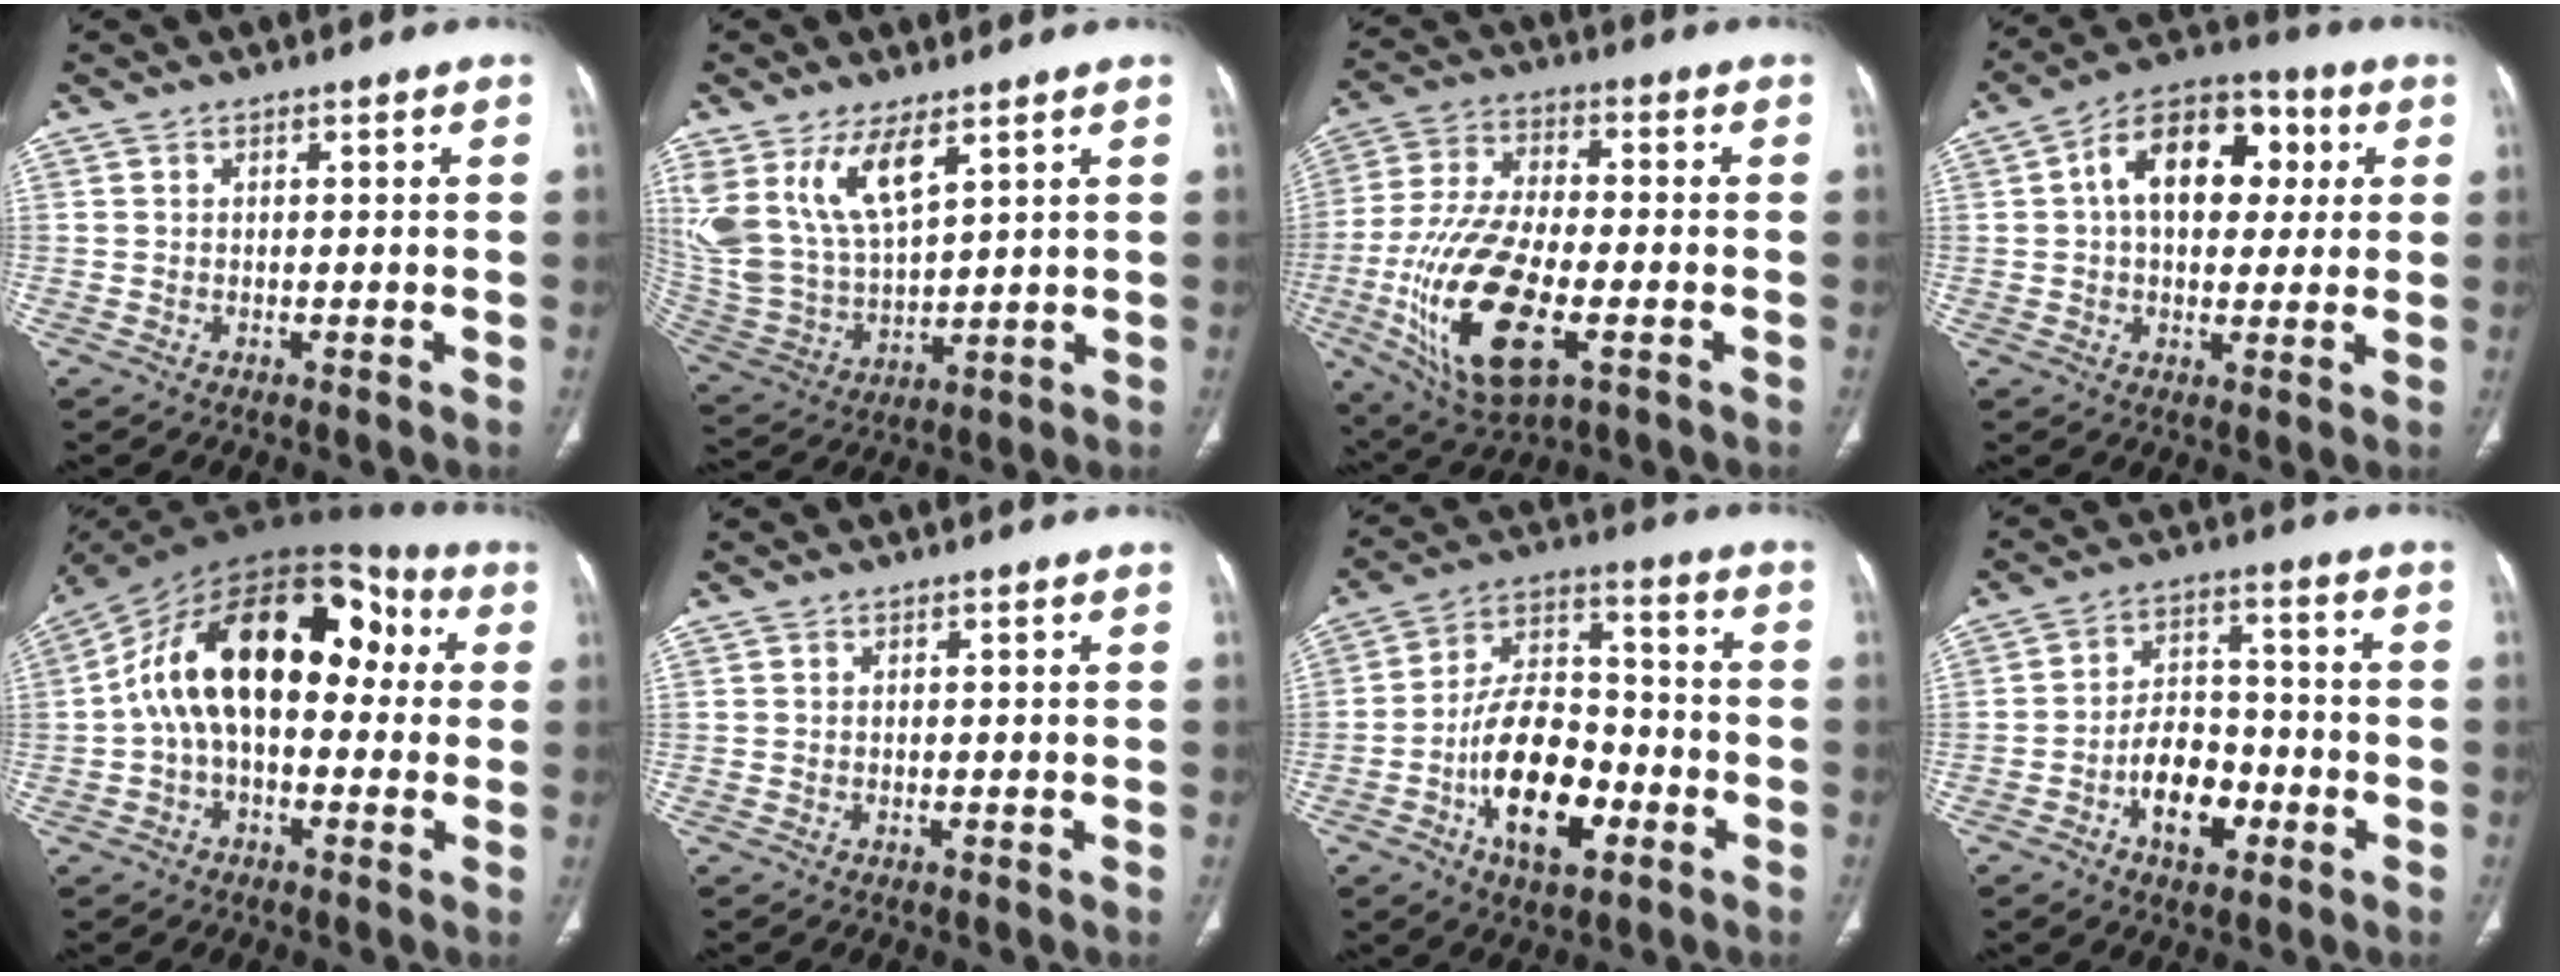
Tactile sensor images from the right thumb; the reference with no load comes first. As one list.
[{"total": 14.8, "force": [7.8, 6.5, 10.8], "torque": [-0.215, -0.031, 0.175]}, {"total": 20.3, "force": [-6.0, 8.8, 17.2], "torque": [-0.351, 0.003, -0.097]}, {"total": 16.3, "force": [3.4, 10.4, 12.0], "torque": [-0.151, 0.022, 0.046]}, {"total": 21.4, "force": [1.9, 12.4, 17.3], "torque": [-0.264, 0.057, 0.016]}, {"total": 0.0}, {"total": 17.1, "force": [-6.1, 9.3, 13.0], "torque": [-0.200, 0.037, -0.106]}, {"total": 10.1, "force": [-4.2, 6.2, 6.8], "torque": [-0.085, 0.036, -0.070]}]